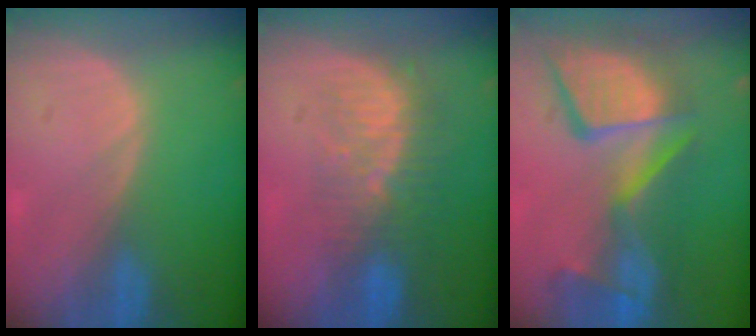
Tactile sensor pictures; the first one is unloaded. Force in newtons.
{"total": 8.5, "press": 7.6, "slide": 3.9}
{"total": 13.6, "press": 11.2, "slide": 7.7}